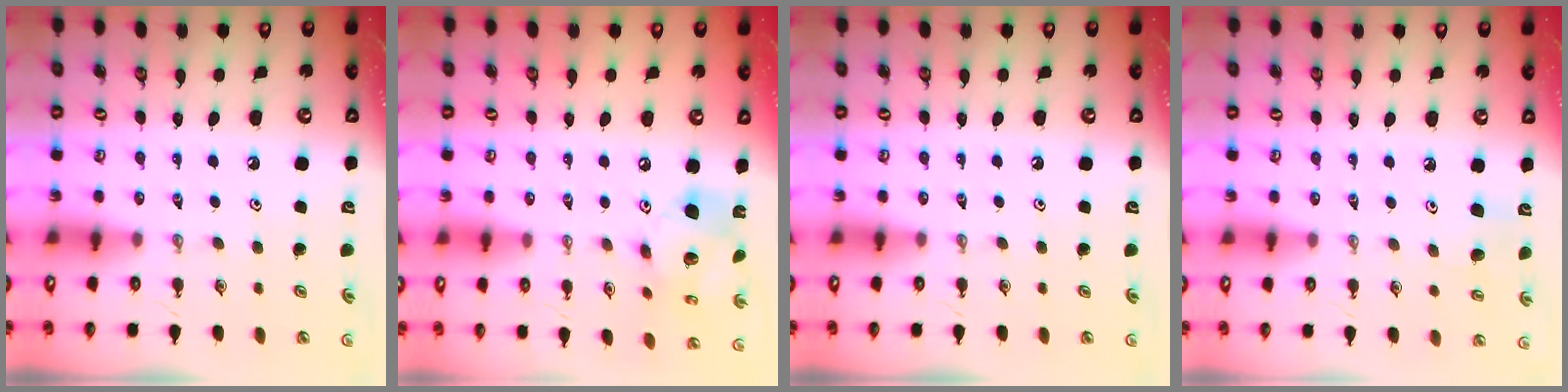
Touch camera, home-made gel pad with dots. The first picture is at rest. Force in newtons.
{"total": 14.5, "press": 14.4, "slide": 1.0}
{"total": 0.0}
{"total": 6.9, "press": 6.7, "slide": 1.7}